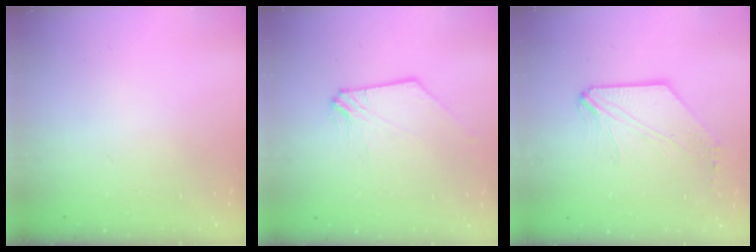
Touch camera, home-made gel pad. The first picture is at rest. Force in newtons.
{"total": 0.9, "press": 0.9, "slide": 0.1}
{"total": 4.0, "press": 3.9, "slide": 0.8}